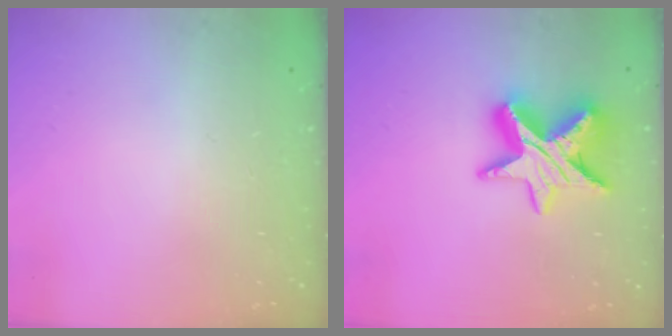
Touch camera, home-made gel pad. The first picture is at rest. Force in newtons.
{"total": 15.5, "press": 15.5, "slide": 1.1}